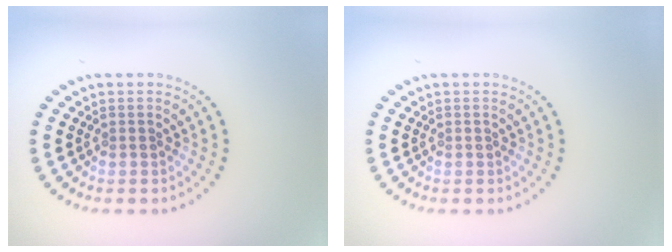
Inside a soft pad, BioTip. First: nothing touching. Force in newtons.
{"total": 0.0}